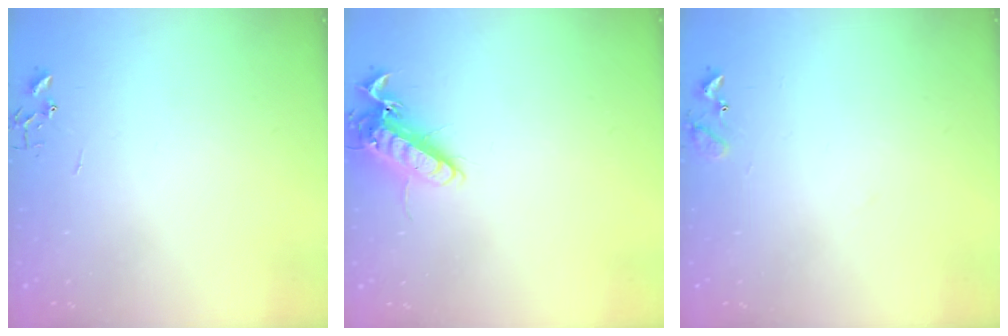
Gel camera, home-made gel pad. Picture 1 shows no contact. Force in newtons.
{"total": 13.5, "press": 13.5, "slide": 1.2}
{"total": 8.4, "press": 8.4, "slide": 0.5}